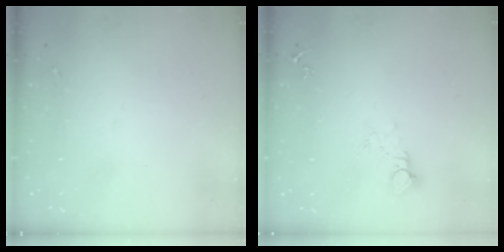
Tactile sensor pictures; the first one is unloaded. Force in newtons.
{"total": 5.5, "press": 5.5, "slide": 0.4}